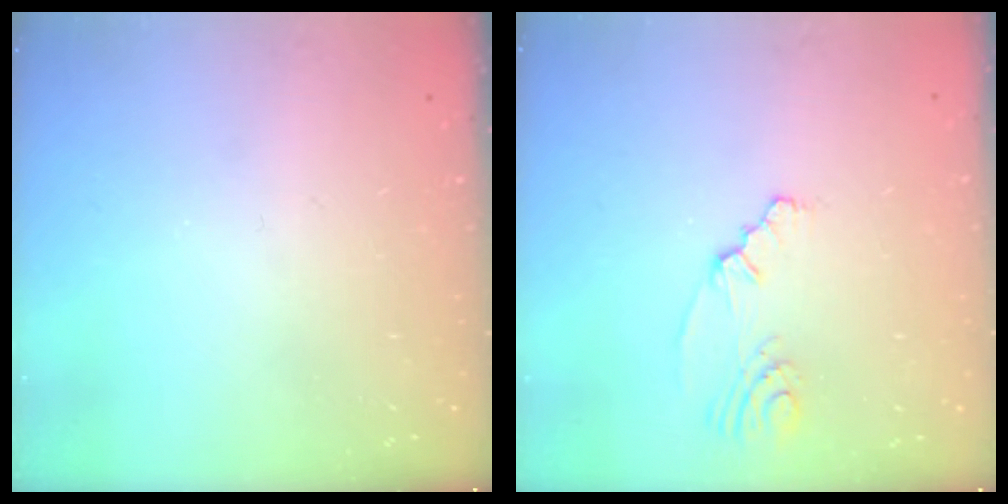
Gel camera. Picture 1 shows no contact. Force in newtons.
{"total": 2.4, "press": 2.1, "slide": 1.2}